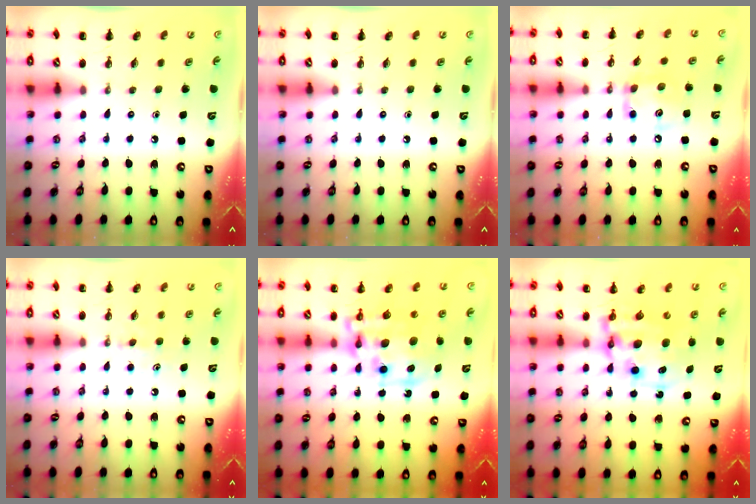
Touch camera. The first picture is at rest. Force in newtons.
{"total": 0.0}
{"total": 10.1, "press": 10.1, "slide": 0.6}
{"total": 3.9, "press": 3.7, "slide": 1.3}
{"total": 13.5, "press": 13.1, "slide": 3.3}
{"total": 10.7, "press": 10.3, "slide": 2.9}